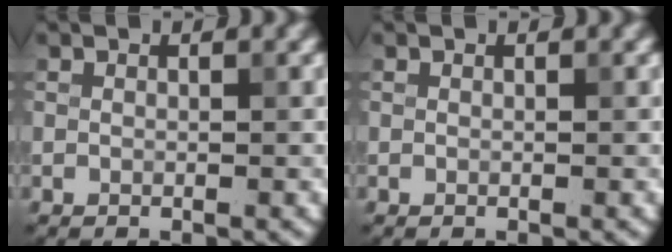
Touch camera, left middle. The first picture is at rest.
{"total": 0.0}